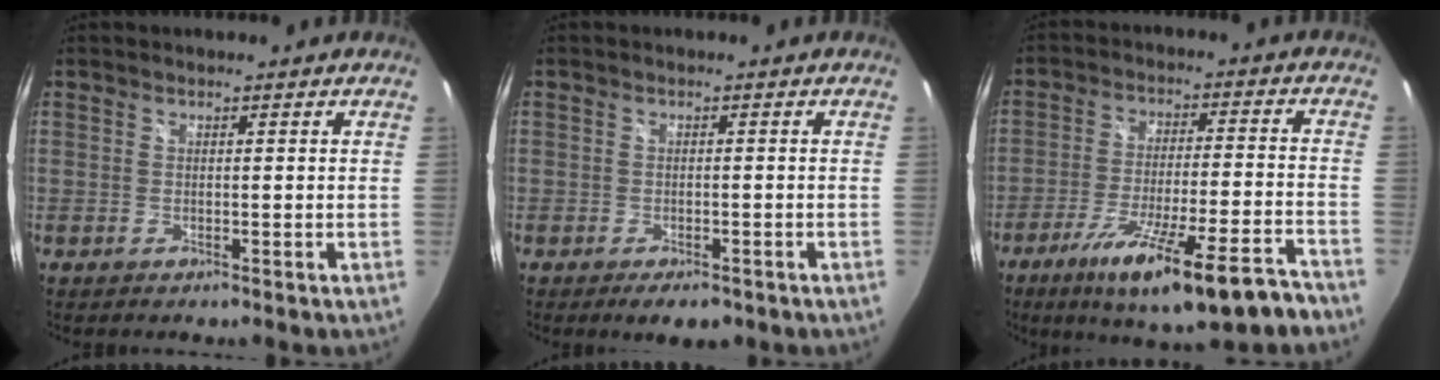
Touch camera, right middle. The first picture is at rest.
{"total": 3.7, "force": [-2.5, 1.7, 2.1], "torque": [-0.039, -0.006, -0.034]}
{"total": 18.8, "force": [-13.3, 2.6, 13.0], "torque": [-0.223, -0.047, -0.199]}